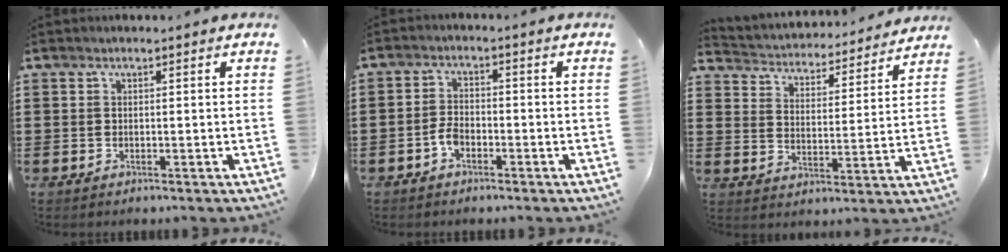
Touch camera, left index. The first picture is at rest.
{"total": 2.9, "force": [-1.4, 1.6, 2.0], "torque": [-0.054, 0.000, -0.031]}
{"total": 3.2, "force": [3.2, 0.3, -0.1], "torque": [-0.021, -0.032, 0.047]}